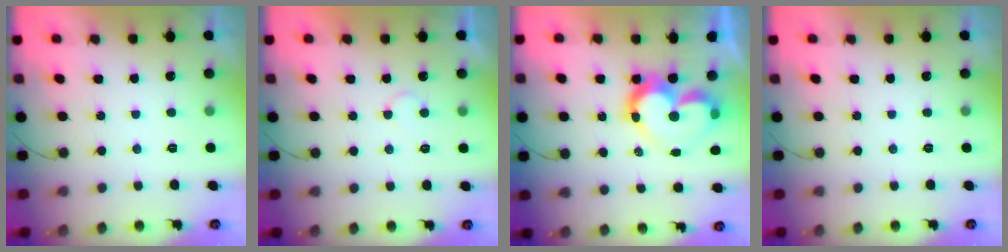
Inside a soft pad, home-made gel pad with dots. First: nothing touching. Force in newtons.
{"total": 3.5, "press": 3.5, "slide": 0.3}
{"total": 13.6, "press": 13.6, "slide": 1.3}
{"total": 0.0}